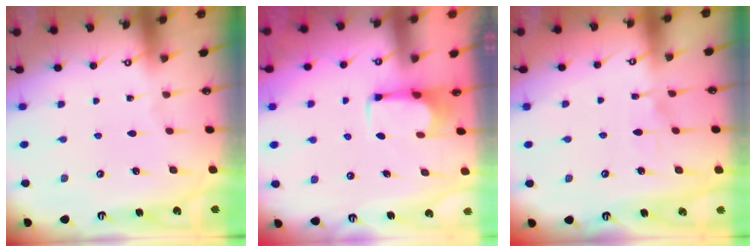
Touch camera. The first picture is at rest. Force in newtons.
{"total": 2.8, "press": 2.8, "slide": 0.5}
{"total": 4.8, "press": 4.8, "slide": 0.5}